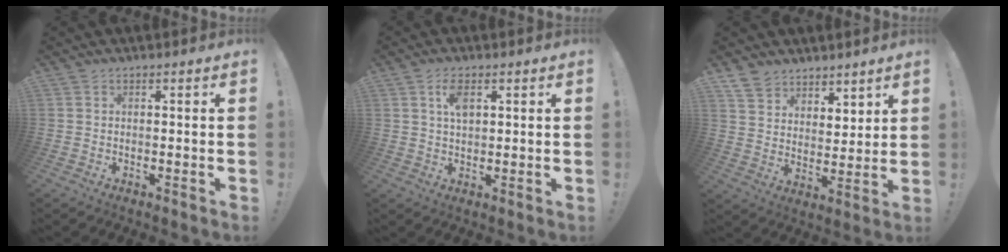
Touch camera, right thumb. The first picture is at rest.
{"total": 5.1, "force": [1.9, 2.5, 4.0], "torque": [-0.060, -0.005, 0.028]}
{"total": 8.5, "force": [7.1, 4.6, 0.8], "torque": [-0.033, -0.052, 0.141]}